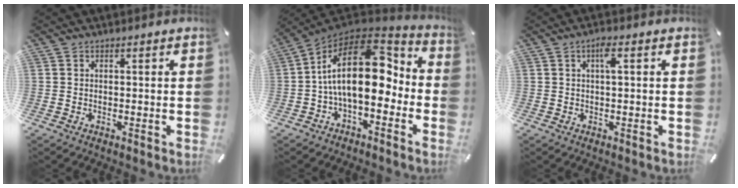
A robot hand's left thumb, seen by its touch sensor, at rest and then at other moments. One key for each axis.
{"total": 20.9, "fx": 1.1, "fy": 11.4, "fz": 17.5, "tx": -0.320, "ty": -0.005, "tz": 0.018}
{"total": 3.0, "fx": 0.8, "fy": 0.6, "fz": 2.8, "tx": -0.058, "ty": 0.005, "tz": 0.011}